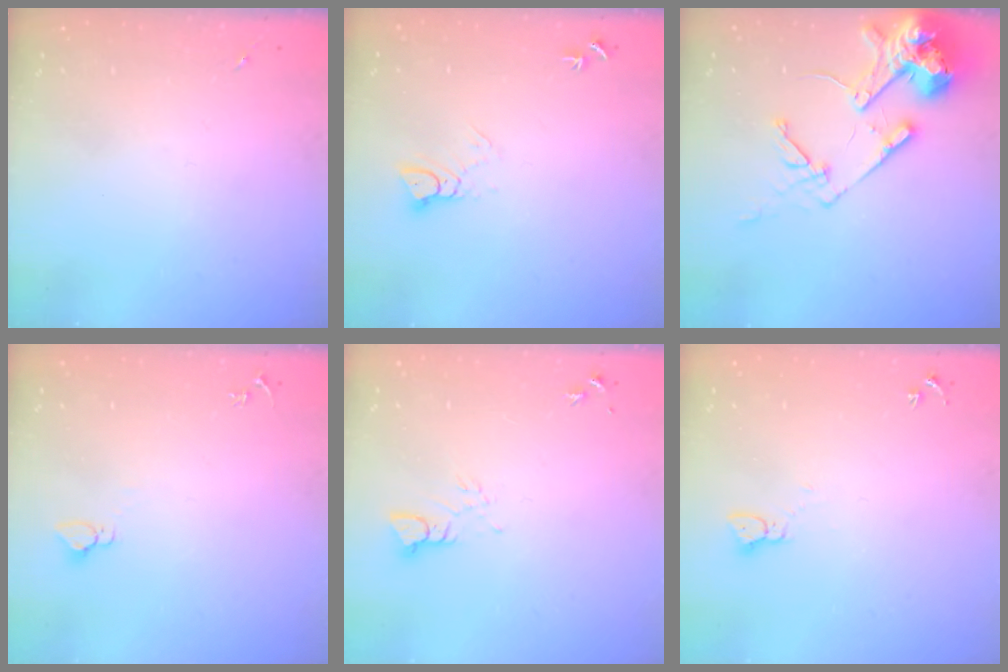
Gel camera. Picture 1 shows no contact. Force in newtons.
{"total": 4.7, "press": 4.7, "slide": 0.2}
{"total": 16.6, "press": 16.5, "slide": 2.3}
{"total": 2.9, "press": 2.9, "slide": 0.1}
{"total": 3.2, "press": 3.2, "slide": 0.2}
{"total": 2.3, "press": 2.3, "slide": 0.3}